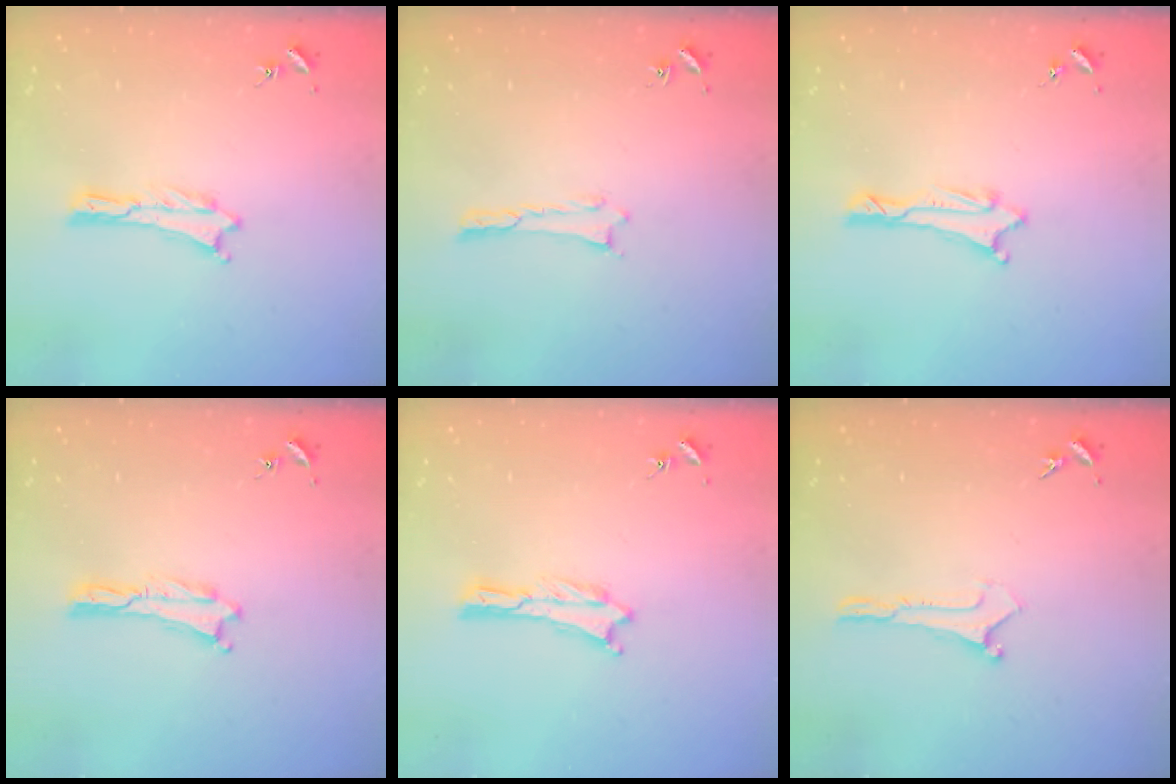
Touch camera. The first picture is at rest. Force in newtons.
{"total": 0.0}
{"total": 1.0, "press": 1.0, "slide": 0.2}
{"total": 0.0}
{"total": 0.0}
{"total": 0.0}